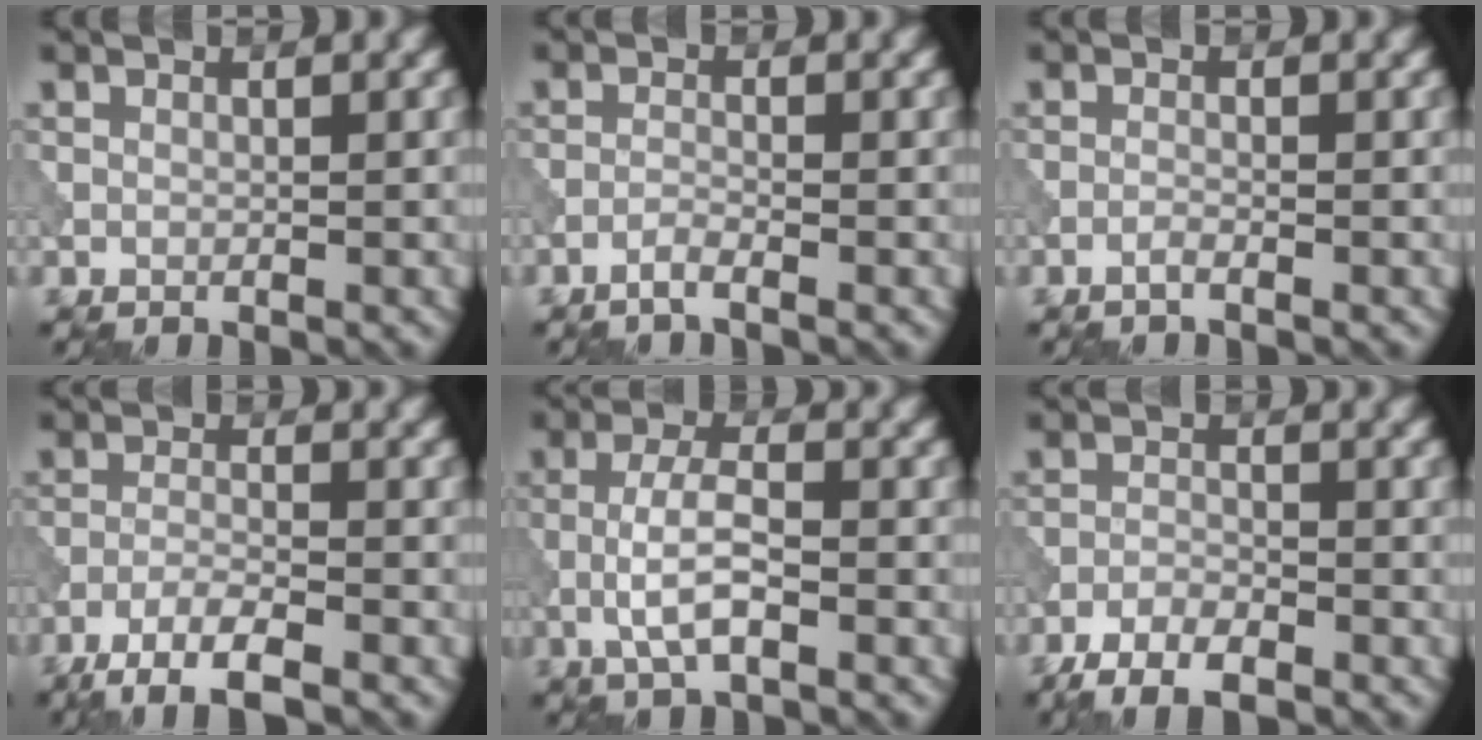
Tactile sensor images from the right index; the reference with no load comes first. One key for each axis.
{"total": 1.2, "fx": -1.0, "fy": 0.1, "fz": 0.8, "tx": -0.013, "ty": 0.004, "tz": -0.025}
{"total": 0.8, "fx": -0.6, "fy": 0.1, "fz": 0.5, "tx": -0.010, "ty": 0.003, "tz": -0.015}
{"total": 4.2, "fx": -3.0, "fy": 0.7, "fz": 2.8, "tx": -0.056, "ty": -0.003, "tz": -0.063}
{"total": 4.0, "fx": -1.3, "fy": 1.2, "fz": 3.7, "tx": -0.073, "ty": 0.005, "tz": -0.030}
{"total": 4.1, "fx": -3.1, "fy": 1.3, "fz": 2.4, "tx": -0.042, "ty": -0.002, "tz": -0.061}